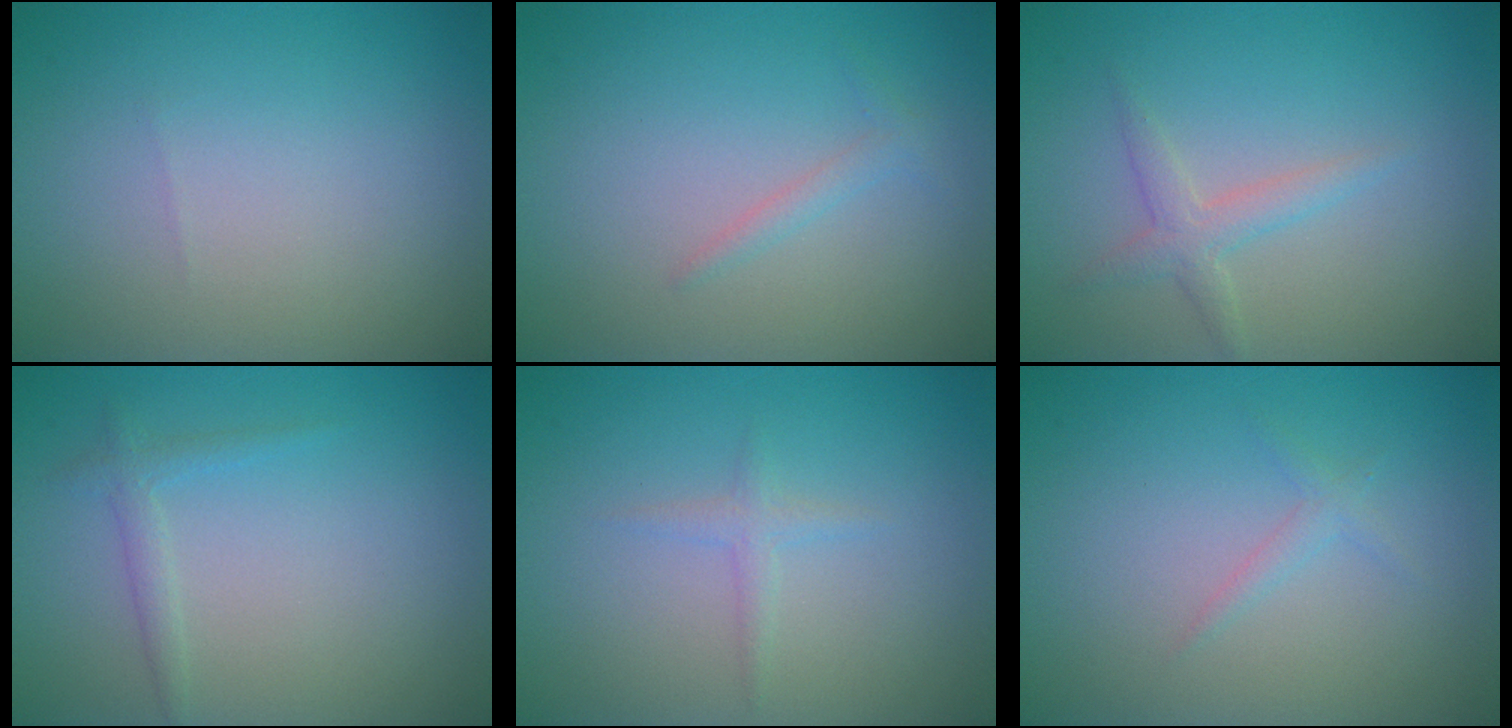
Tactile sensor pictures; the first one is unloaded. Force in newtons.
{"total": 1.0, "press": 1.0, "slide": 0.1}
{"total": 1.9, "press": 1.9, "slide": 0.0}
{"total": 1.3, "press": 1.3, "slide": 0.0}
{"total": 1.1, "press": 1.1, "slide": 0.0}
{"total": 1.0, "press": 1.0, "slide": 0.0}